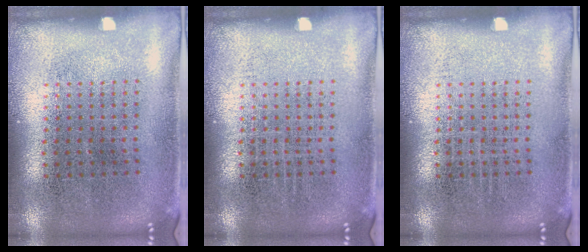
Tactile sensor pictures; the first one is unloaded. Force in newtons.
{"total": 0.0}
{"total": 0.0}